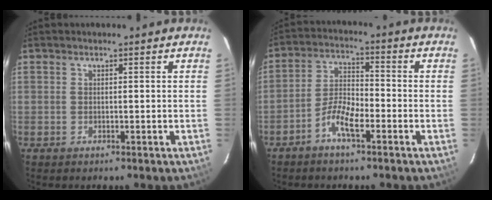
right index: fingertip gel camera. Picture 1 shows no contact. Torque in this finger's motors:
{"motor_torque": [0.62, -0.62, 0.33, 0.06]}